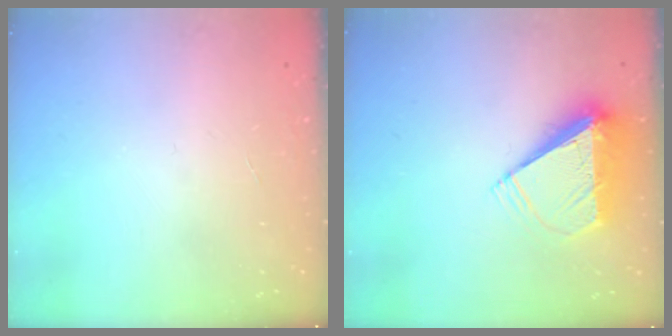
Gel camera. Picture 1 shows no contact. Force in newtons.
{"total": 9.3, "press": 9.2, "slide": 1.4}